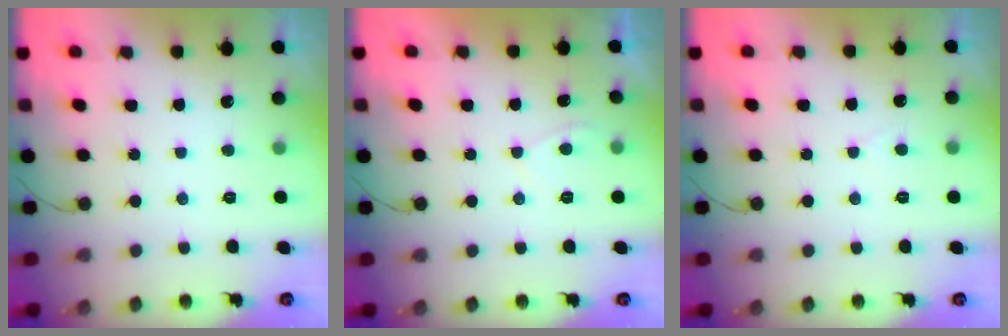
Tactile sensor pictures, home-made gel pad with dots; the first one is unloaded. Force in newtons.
{"total": 1.2, "press": 1.0, "slide": 0.6}
{"total": 2.0, "press": 2.0, "slide": 0.2}